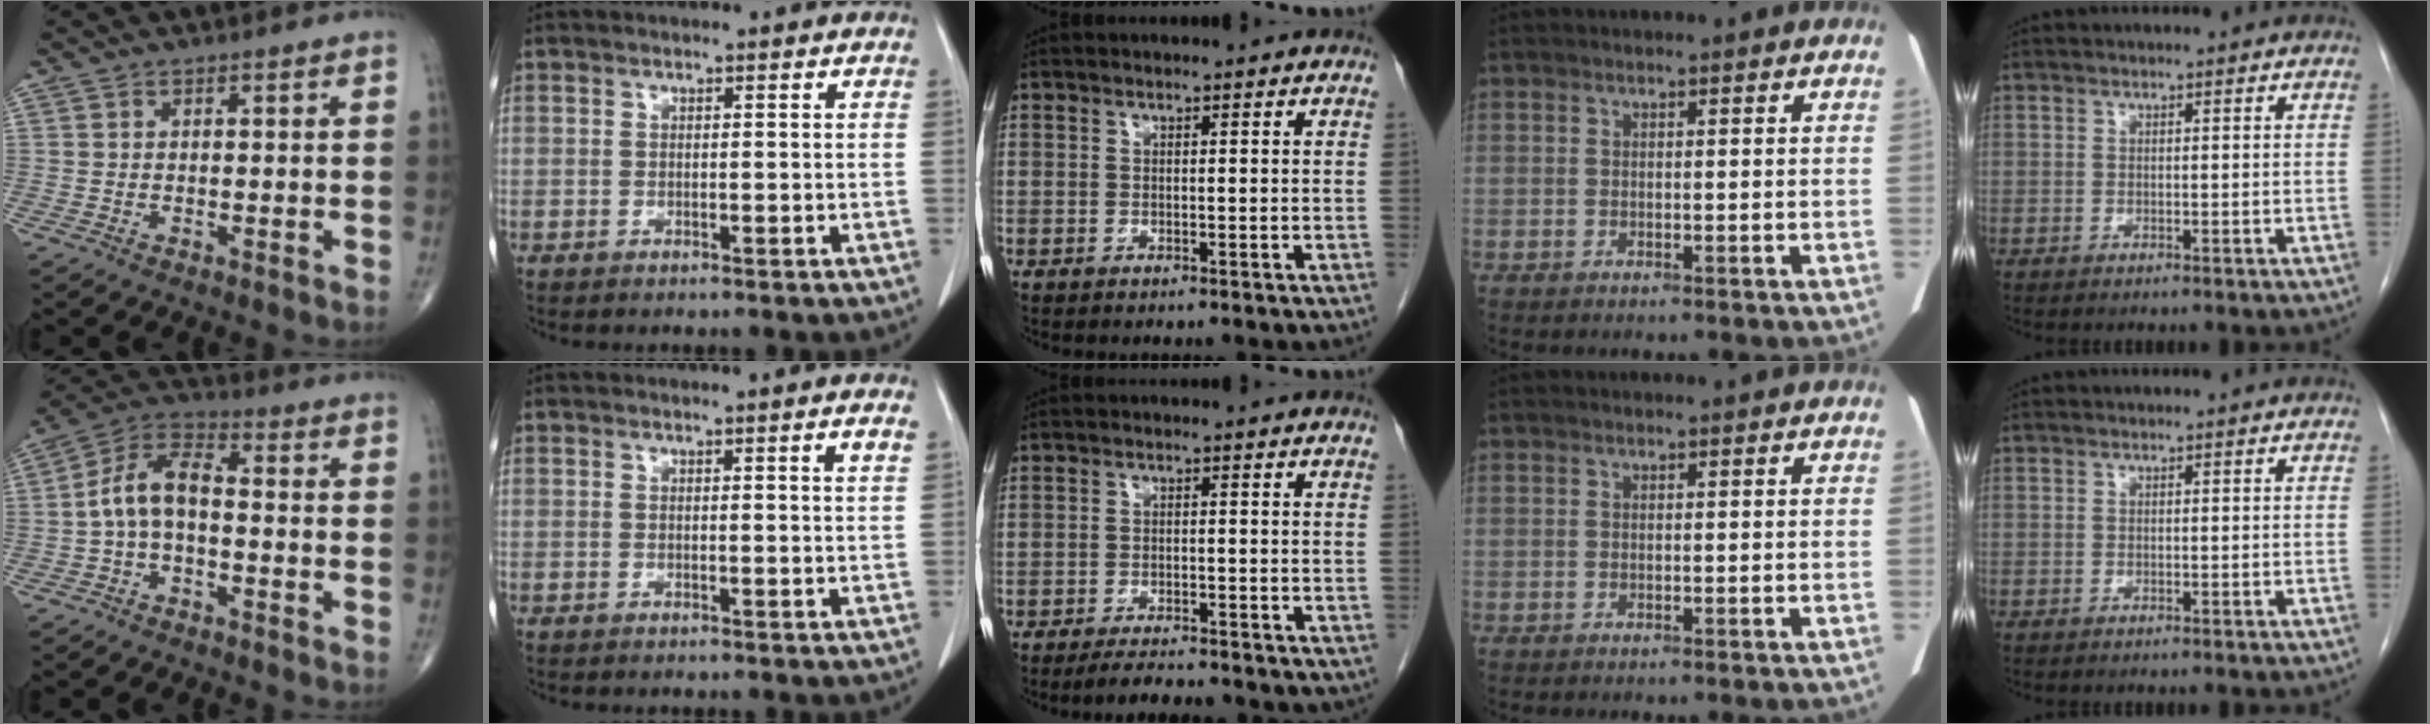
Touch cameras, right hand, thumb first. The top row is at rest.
{"thumb": {"total": 8.9, "force": [-1.2, 4.8, 7.4], "torque": [-0.140, 0.038, -0.035]}, "index": {"total": 1.4, "force": [0.7, -0.3, 1.2], "torque": [-0.016, -0.003, 0.009]}, "middle": {"total": 5.3, "force": [-4.4, 1.4, 2.6], "torque": [-0.044, -0.008, -0.062]}}